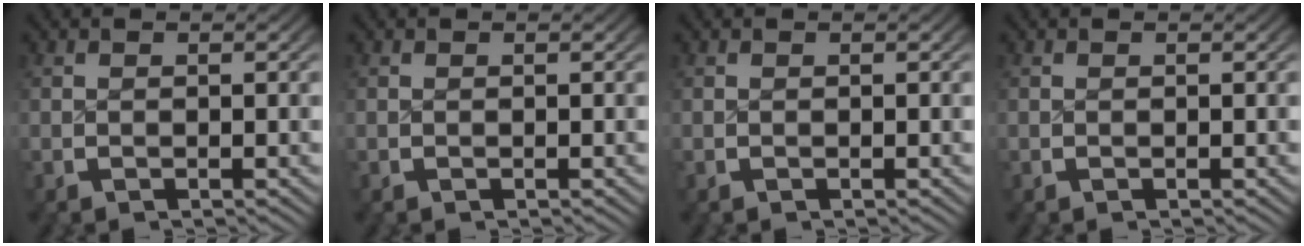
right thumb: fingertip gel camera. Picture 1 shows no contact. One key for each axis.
{"total": 0.0}
{"total": 0.0}
{"total": 0.0}